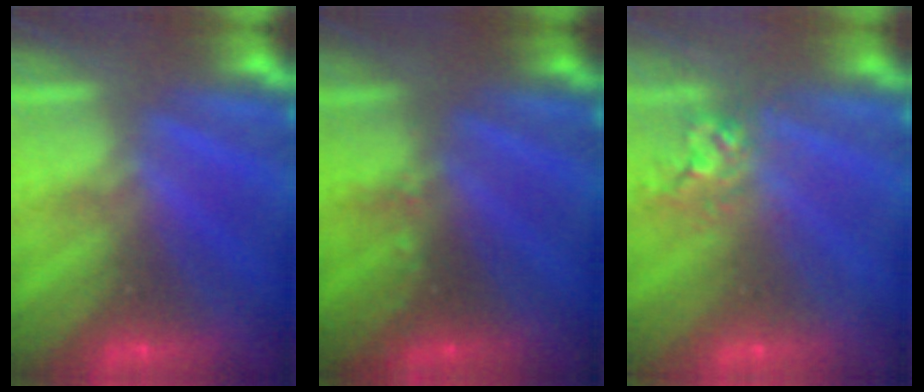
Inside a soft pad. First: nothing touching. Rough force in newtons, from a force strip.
{"total": 2.4}
{"total": 2.7}